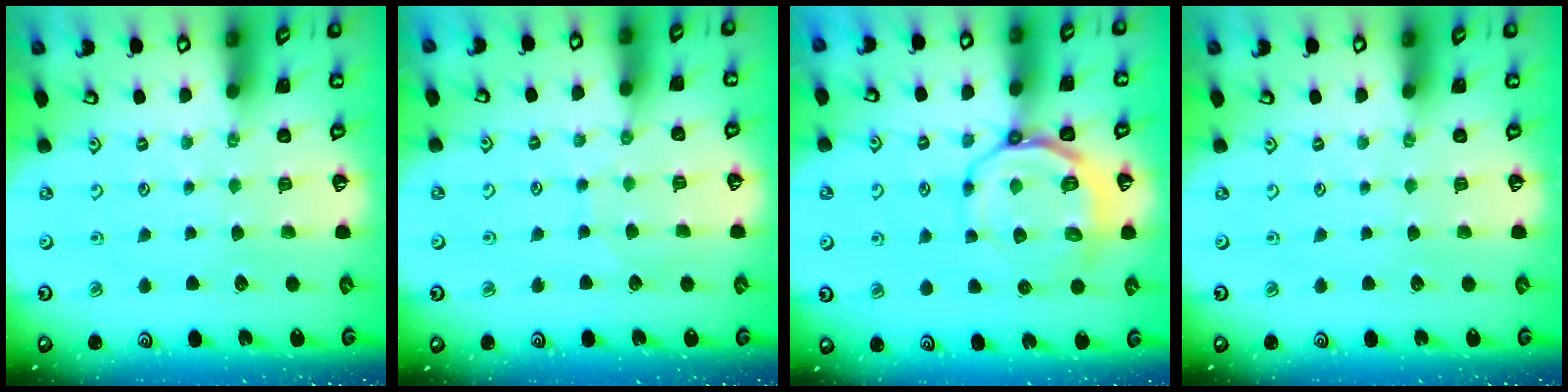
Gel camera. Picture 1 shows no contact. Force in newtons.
{"total": 4.9, "press": 4.8, "slide": 0.3}
{"total": 11.1, "press": 10.7, "slide": 3.0}
{"total": 0.0}